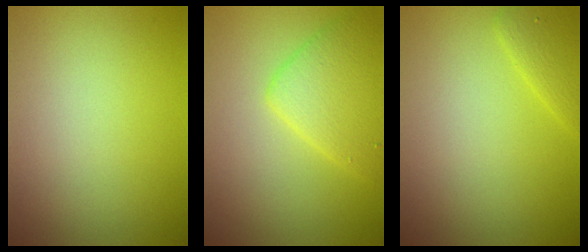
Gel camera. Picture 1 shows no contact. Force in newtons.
{"total": 4.2, "press": 4.2, "slide": 0.0}
{"total": 1.9, "press": 1.9, "slide": 0.1}